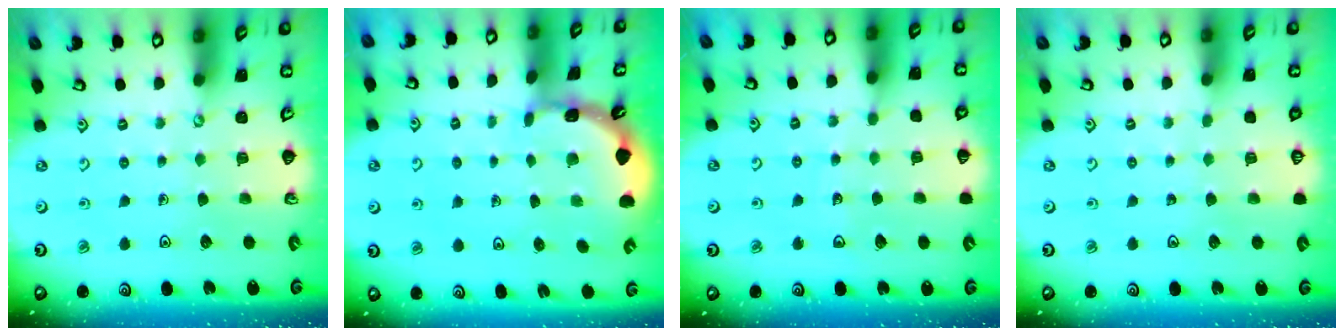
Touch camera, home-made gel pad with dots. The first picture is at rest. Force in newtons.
{"total": 1.8, "press": 1.8, "slide": 0.1}
{"total": 2.9, "press": 2.9, "slide": 0.3}
{"total": 0.0}